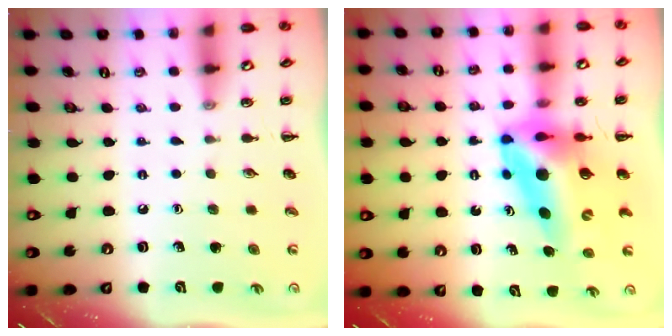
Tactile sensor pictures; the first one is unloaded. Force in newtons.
{"total": 14.9, "press": 14.1, "slide": 4.9}